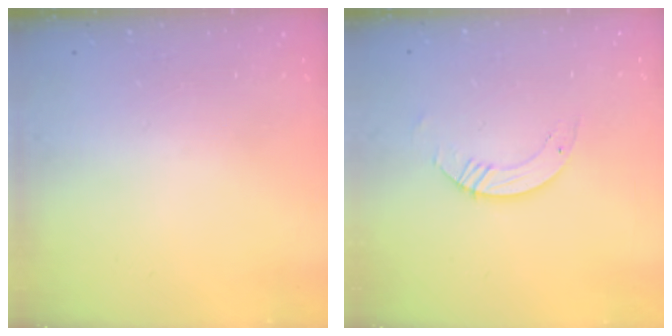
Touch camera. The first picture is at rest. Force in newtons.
{"total": 3.9, "press": 3.9, "slide": 0.1}